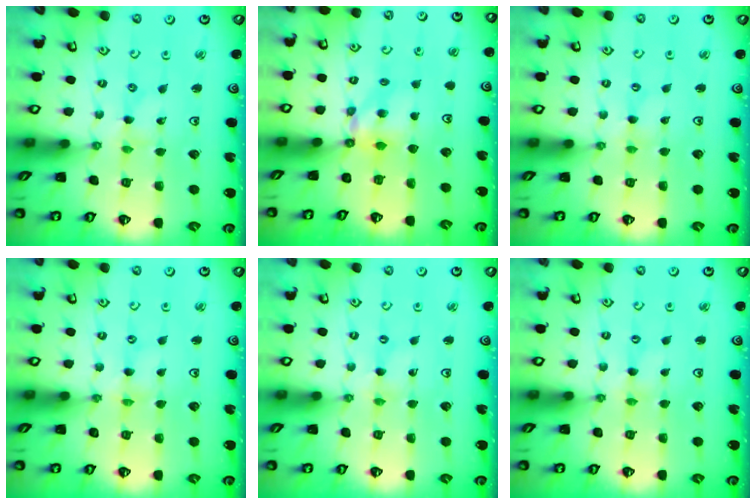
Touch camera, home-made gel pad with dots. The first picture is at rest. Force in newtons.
{"total": 6.5, "press": 6.5, "slide": 0.1}
{"total": 0.0}
{"total": 0.0}
{"total": 0.0}
{"total": 0.0}